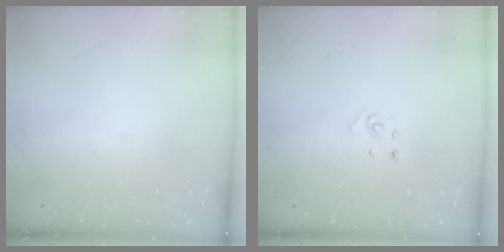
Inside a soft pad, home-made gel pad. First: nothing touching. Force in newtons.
{"total": 3.0, "press": 2.9, "slide": 0.3}